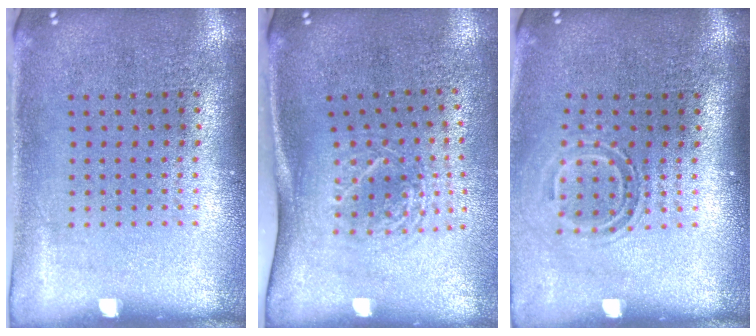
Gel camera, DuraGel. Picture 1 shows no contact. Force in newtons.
{"total": 1.8, "press": 1.3, "slide": 1.2}
{"total": 1.6, "press": 1.1, "slide": 1.2}